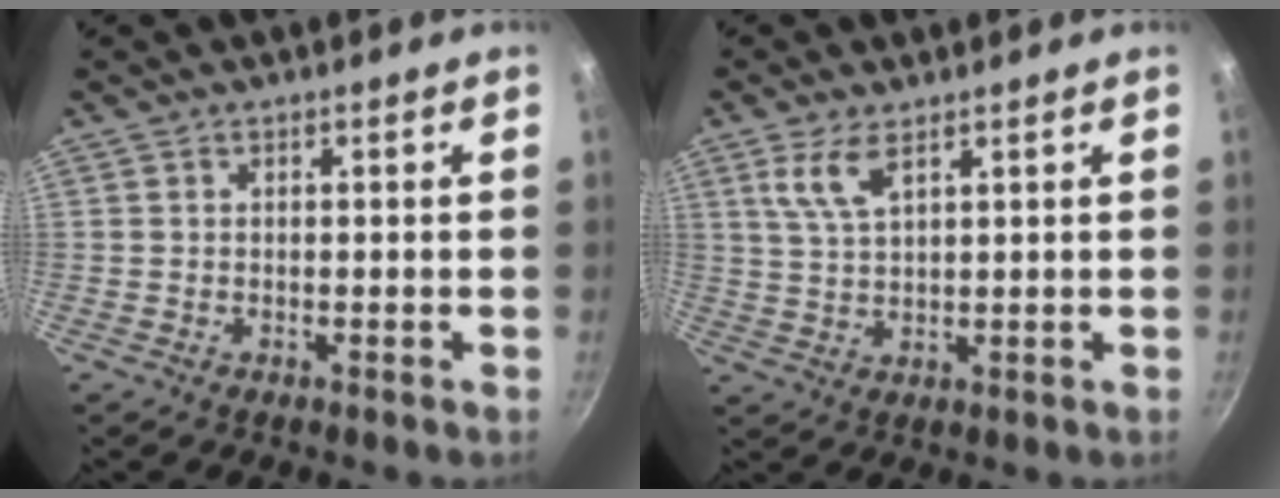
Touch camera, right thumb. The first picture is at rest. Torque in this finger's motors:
{"motor_torque": [0.00, 0.18, 0.34, 0.53, 0.16]}